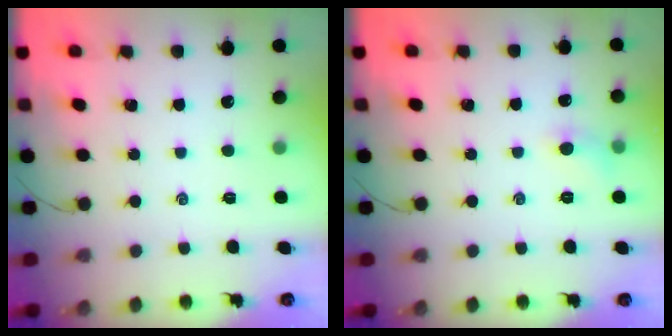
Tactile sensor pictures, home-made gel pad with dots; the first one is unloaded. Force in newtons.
{"total": 5.7, "press": 5.3, "slide": 2.0}